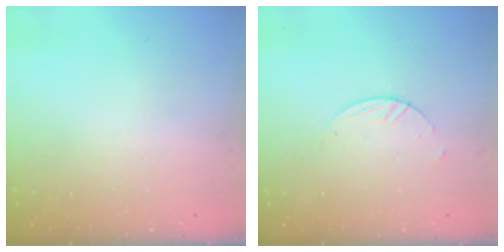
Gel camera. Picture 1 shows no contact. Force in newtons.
{"total": 1.8, "press": 1.8, "slide": 0.1}